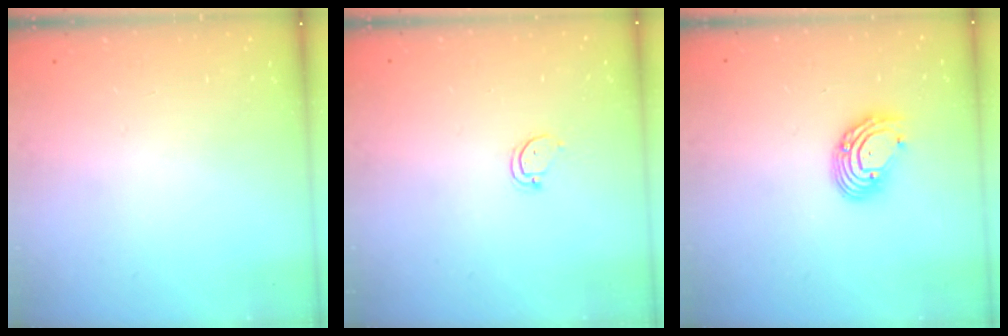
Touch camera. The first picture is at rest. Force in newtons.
{"total": 3.5, "press": 3.5, "slide": 0.4}
{"total": 8.3, "press": 8.2, "slide": 0.7}